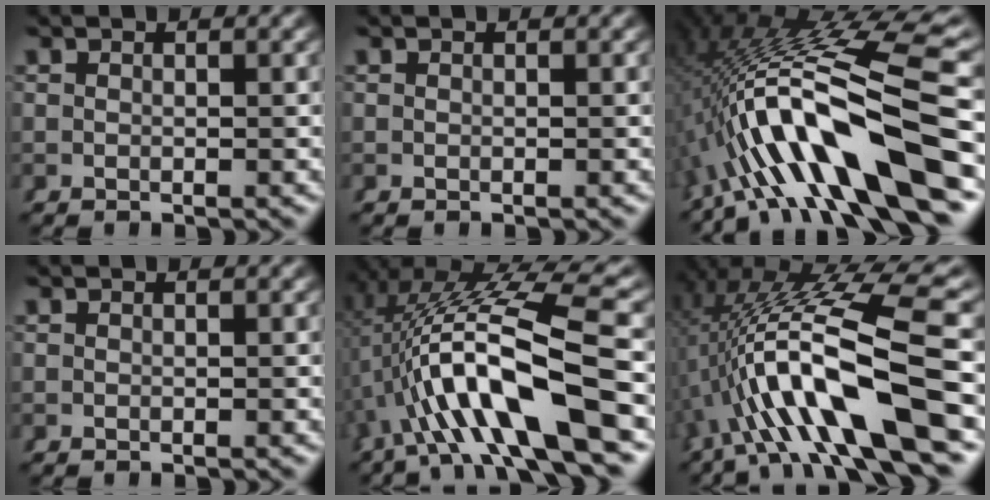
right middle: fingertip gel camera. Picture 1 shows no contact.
{"total": 0.0}
{"total": 14.2, "force": [-0.5, 5.1, 13.3], "torque": [-0.227, 0.013, -0.006]}
{"total": 0.0}
{"total": 11.4, "force": [0.5, 3.8, 10.8], "torque": [-0.189, 0.007, 0.014]}
{"total": 13.1, "force": [0.2, 4.6, 12.2], "torque": [-0.216, 0.005, 0.011]}